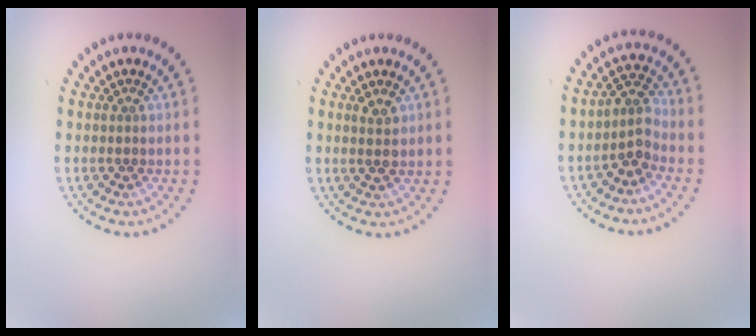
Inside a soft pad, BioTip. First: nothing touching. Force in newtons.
{"total": 1.4, "press": 1.4, "slide": 0.2}
{"total": 2.6, "press": 2.0, "slide": 1.6}